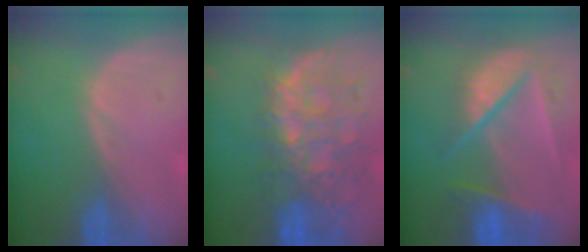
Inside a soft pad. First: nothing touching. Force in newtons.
{"total": 11.2, "press": 9.7, "slide": 5.5}
{"total": 9.8, "press": 8.3, "slide": 5.2}